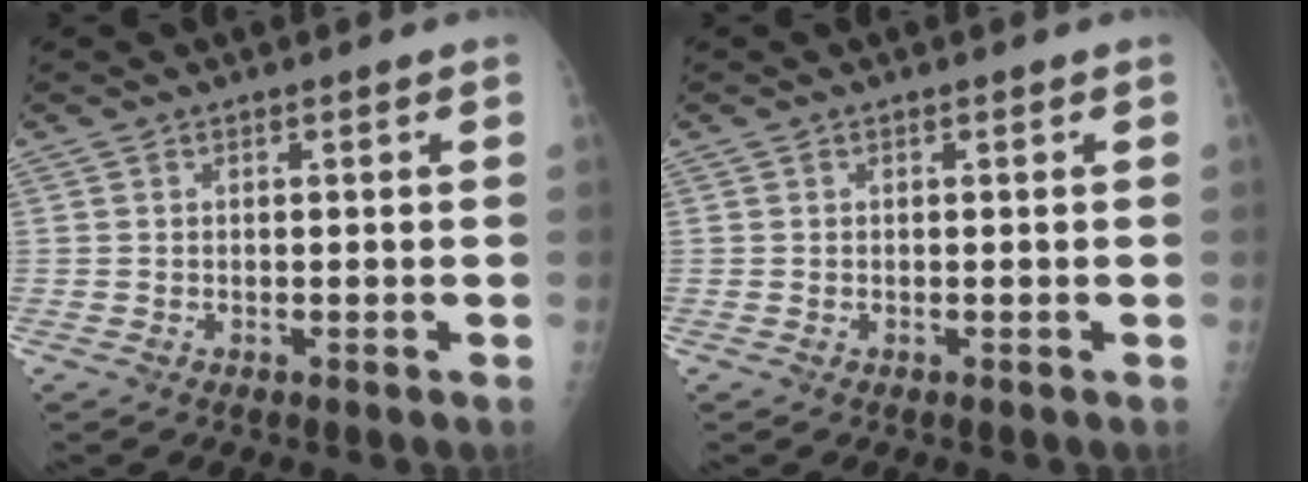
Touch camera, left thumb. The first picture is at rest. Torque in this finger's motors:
{"motor_torque": [0.00, 0.00, 0.00, 0.00, 0.00]}